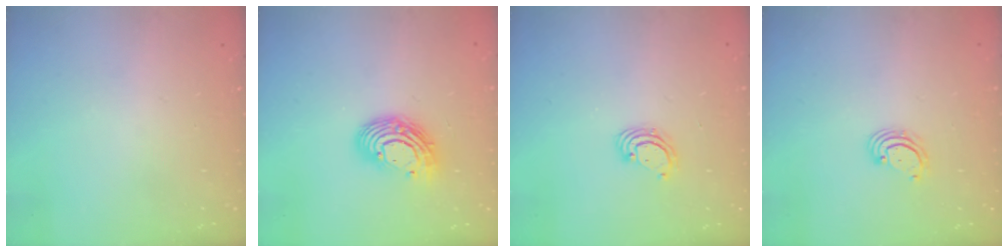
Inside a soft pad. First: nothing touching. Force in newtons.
{"total": 11.9, "press": 11.9, "slide": 1.0}
{"total": 3.5, "press": 3.5, "slide": 0.2}
{"total": 2.7, "press": 2.6, "slide": 0.6}